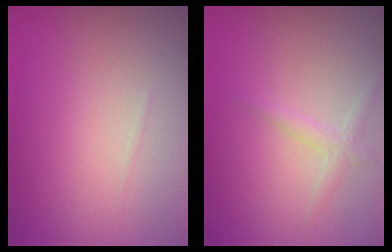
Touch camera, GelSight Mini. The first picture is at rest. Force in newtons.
{"total": 1.3, "press": 1.3, "slide": 0.0}